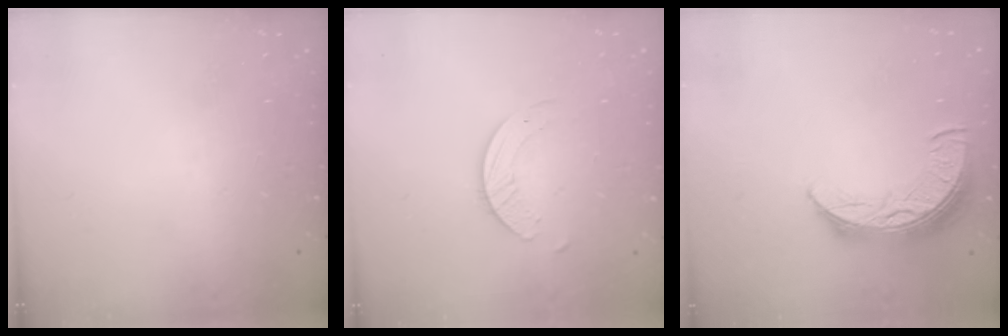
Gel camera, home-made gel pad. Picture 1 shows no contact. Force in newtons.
{"total": 4.5, "press": 4.5, "slide": 0.3}
{"total": 13.7, "press": 13.7, "slide": 1.0}